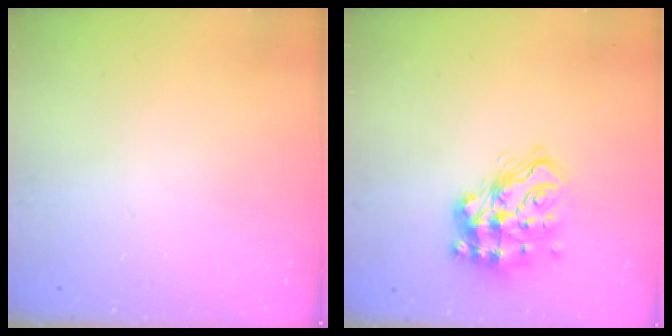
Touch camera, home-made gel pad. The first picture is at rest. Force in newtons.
{"total": 16.1, "press": 15.9, "slide": 2.1}